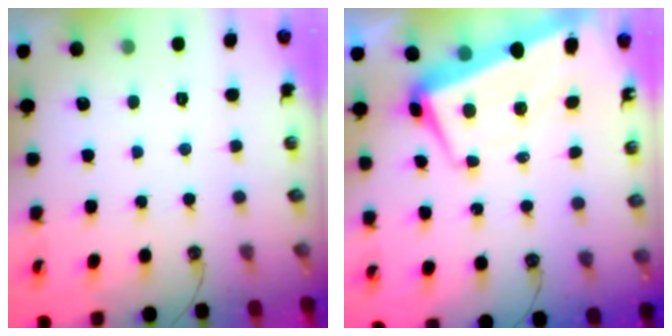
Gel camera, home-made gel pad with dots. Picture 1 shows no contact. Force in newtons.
{"total": 2.8, "press": 2.3, "slide": 1.6}